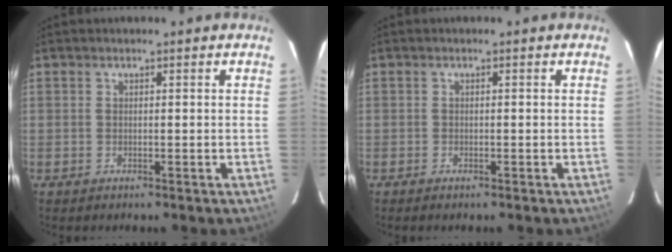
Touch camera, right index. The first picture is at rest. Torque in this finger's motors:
{"motor_torque": [0.14, 0.00, 0.09, 0.01]}